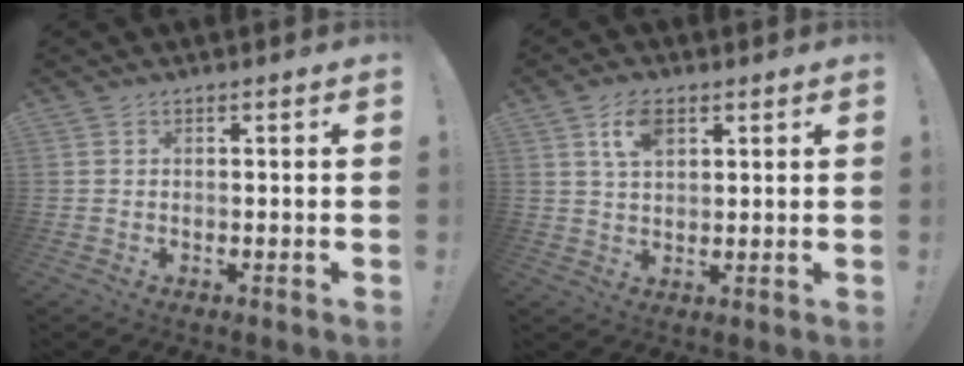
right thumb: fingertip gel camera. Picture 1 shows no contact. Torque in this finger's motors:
{"motor_torque": [-0.53, 0.65, 0.61, 0.23, 0.03]}